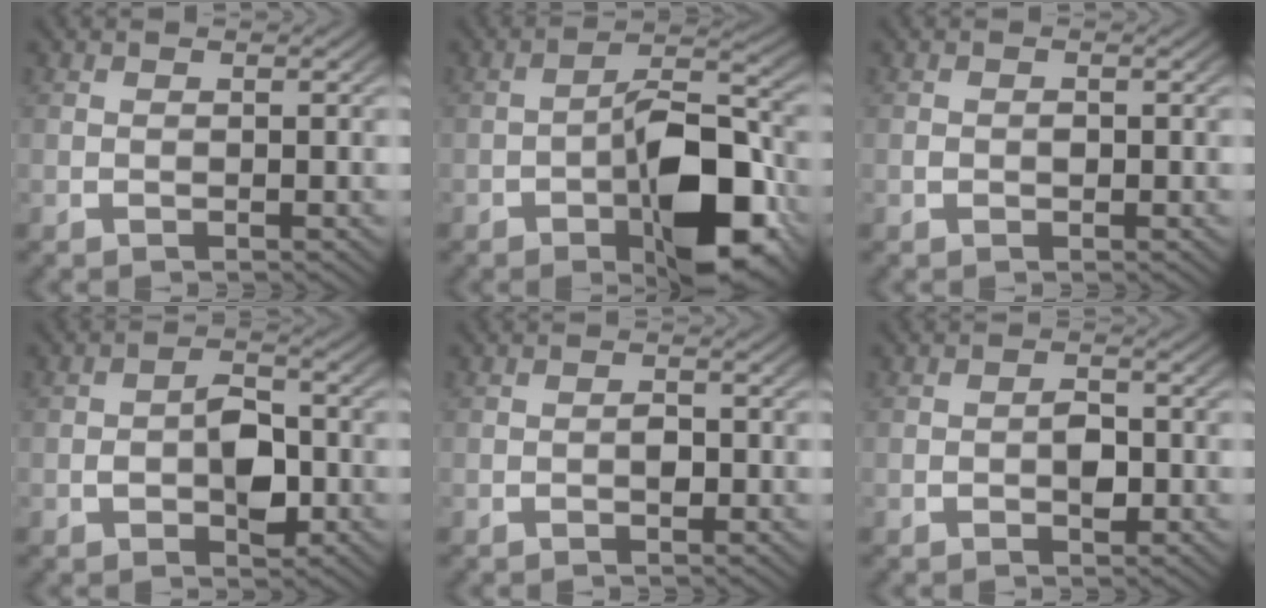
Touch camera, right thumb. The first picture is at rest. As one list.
[{"total": 10.3, "force": [-2.4, 5.6, 8.4], "torque": [-0.134, -0.026, -0.028]}, {"total": 0.8, "force": [-0.2, 0.7, 0.4], "torque": [-0.012, -0.002, -0.002]}, {"total": 4.8, "force": [-0.7, 3.3, 3.5], "torque": [-0.063, -0.015, -0.002]}, {"total": 1.2, "force": [-0.3, 0.9, 0.8], "torque": [-0.019, -0.002, -0.004]}, {"total": 2.3, "force": [-0.4, 1.6, 1.6], "torque": [-0.031, -0.006, -0.002]}]